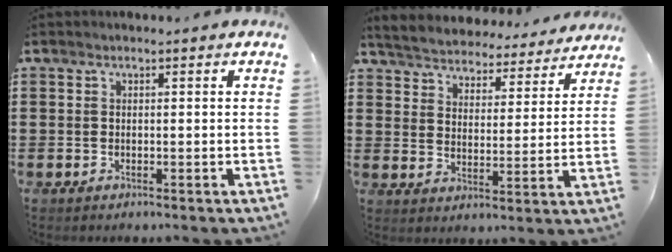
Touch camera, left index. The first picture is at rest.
{"total": 4.8, "force": [4.8, -0.1, -0.2], "torque": [-0.027, -0.041, 0.080]}